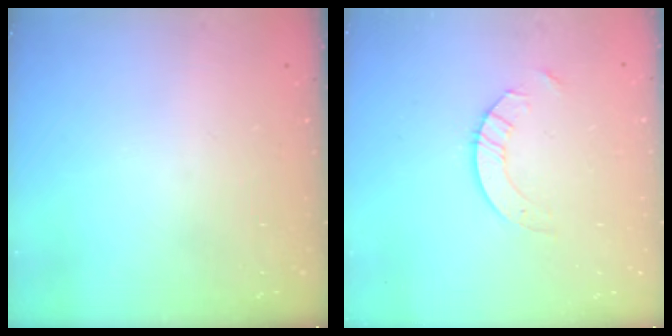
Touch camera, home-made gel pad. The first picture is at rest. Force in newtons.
{"total": 4.9, "press": 4.9, "slide": 0.5}